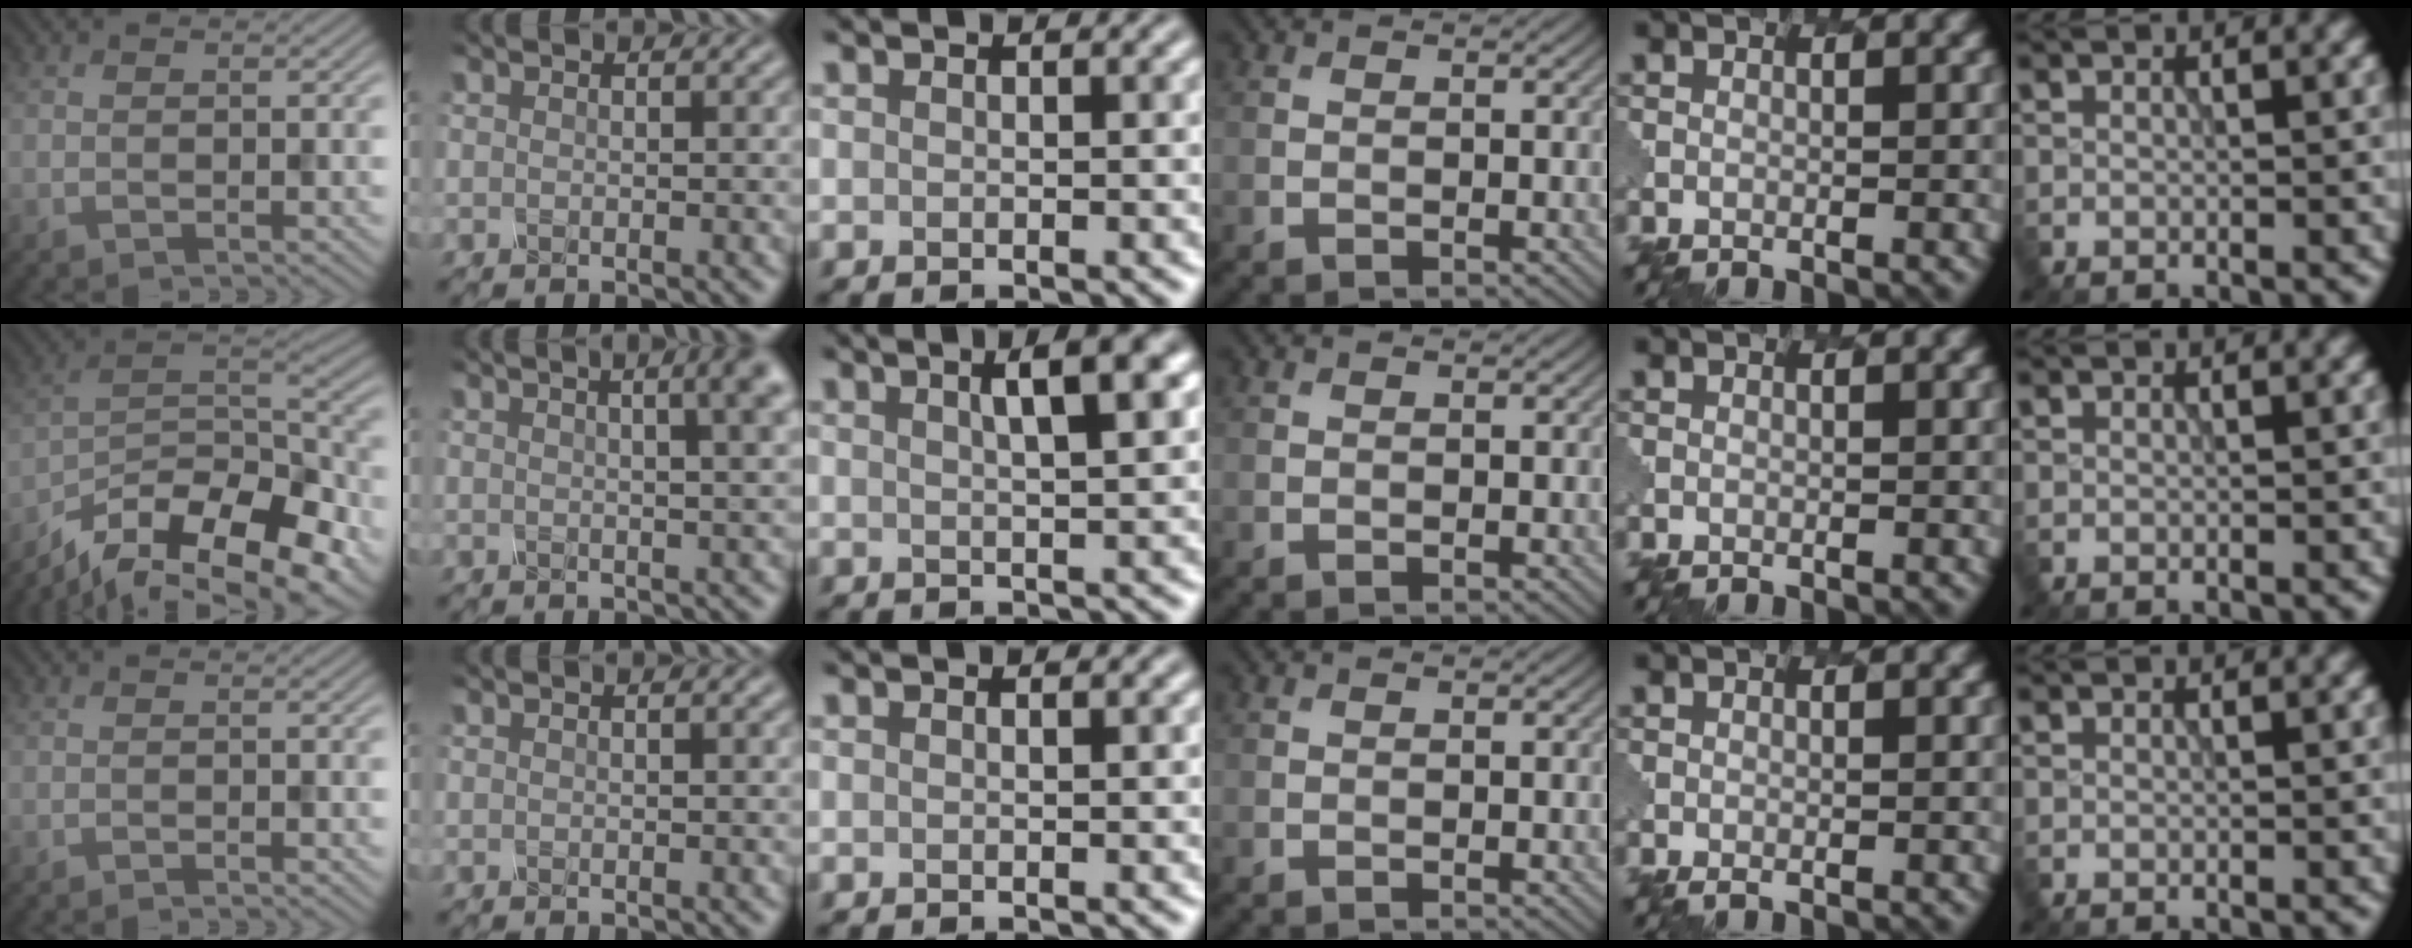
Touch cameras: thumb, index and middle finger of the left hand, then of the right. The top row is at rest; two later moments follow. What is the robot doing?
{"motion": "twist", "object": "rubiks cube"}